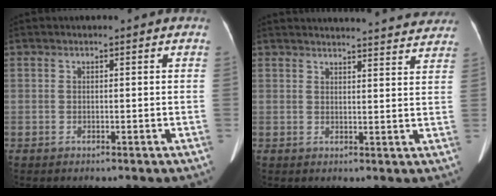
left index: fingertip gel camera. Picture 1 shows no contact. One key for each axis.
{"total": 21.6, "fx": 20.8, "fy": 2.6, "fz": 5.1, "tx": -0.064, "ty": -0.014, "tz": 0.244}